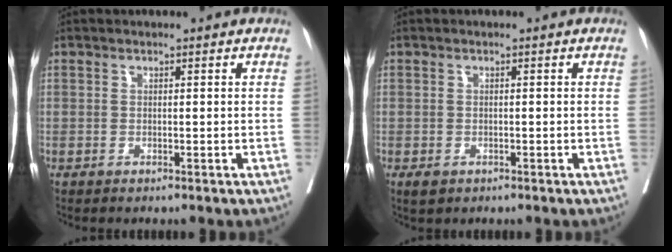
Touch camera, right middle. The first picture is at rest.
{"total": 1.9, "force": [-1.1, 1.1, 1.0], "torque": [-0.019, -0.003, -0.013]}